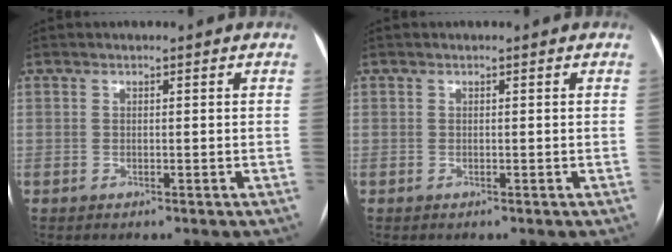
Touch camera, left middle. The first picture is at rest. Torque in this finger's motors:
{"motor_torque": [0.13, 0.14, 0.00, 0.00]}